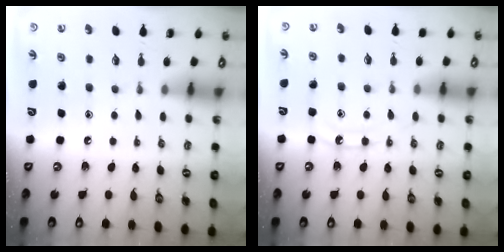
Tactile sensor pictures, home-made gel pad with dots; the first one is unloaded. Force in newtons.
{"total": 8.2, "press": 8.1, "slide": 0.9}